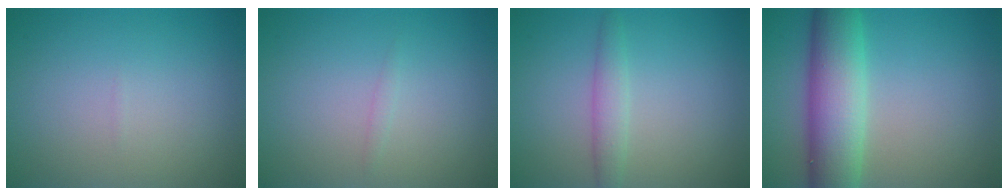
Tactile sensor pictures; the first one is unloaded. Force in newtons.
{"total": 0.6, "press": 0.6, "slide": 0.1}
{"total": 1.9, "press": 1.9, "slide": 0.1}
{"total": 7.9, "press": 7.9, "slide": 0.2}